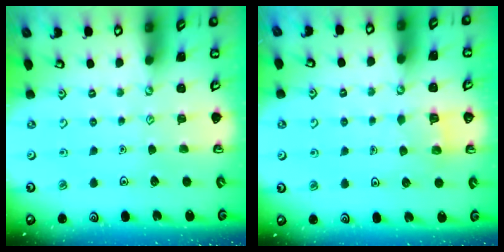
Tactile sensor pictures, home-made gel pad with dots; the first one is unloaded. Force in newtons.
{"total": 4.2, "press": 4.2, "slide": 0.4}